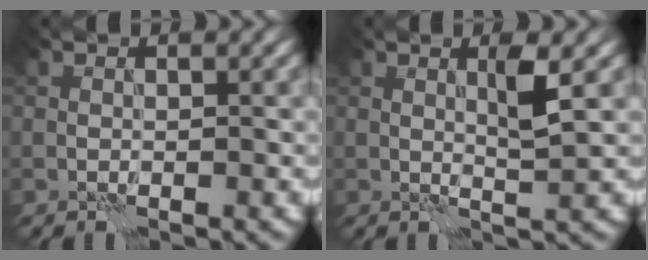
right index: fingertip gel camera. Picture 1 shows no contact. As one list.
[{"total": 2.2, "force": [0.9, 0.0, 2.0], "torque": [-0.036, -0.001, 0.014]}]